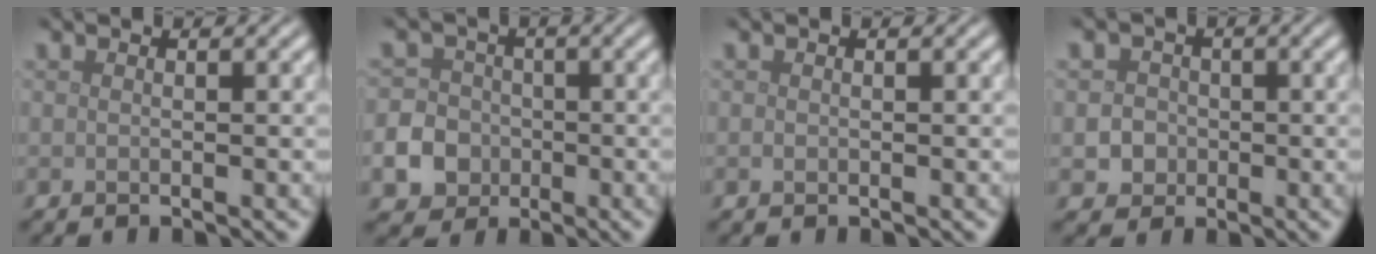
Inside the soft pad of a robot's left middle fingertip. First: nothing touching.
{"total": 8.8, "force": [-3.3, 7.8, 2.3], "torque": [-0.051, -0.026, -0.087]}
{"total": 0.0}
{"total": 2.7, "force": [-0.3, 2.5, 0.9], "torque": [0.009, 0.006, -0.016]}